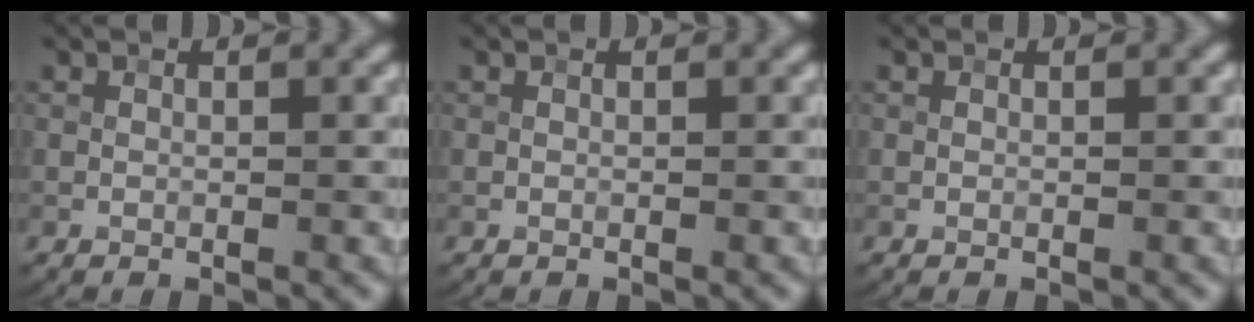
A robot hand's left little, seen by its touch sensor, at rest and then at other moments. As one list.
[{"total": 0.0}, {"total": 0.0}]